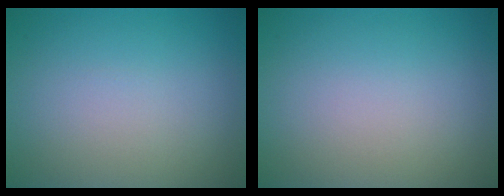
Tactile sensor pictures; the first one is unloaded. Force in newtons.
{"total": 0.0}